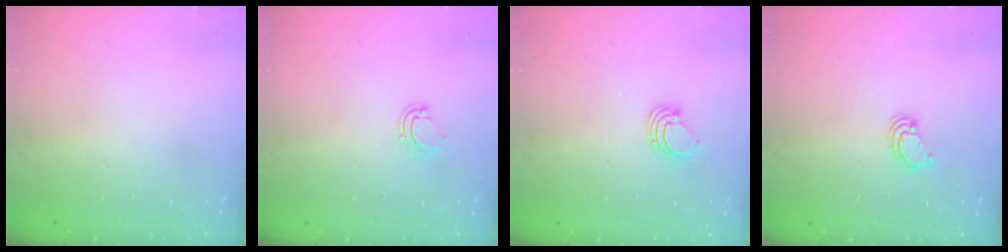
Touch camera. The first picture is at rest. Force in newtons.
{"total": 4.8, "press": 4.7, "slide": 0.7}
{"total": 2.7, "press": 2.7, "slide": 0.1}
{"total": 2.8, "press": 2.8, "slide": 0.2}